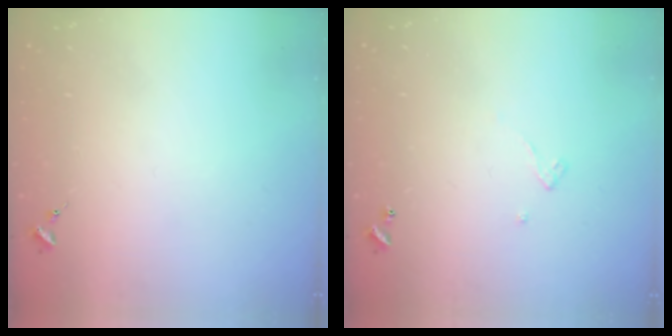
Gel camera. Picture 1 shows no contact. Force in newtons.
{"total": 3.2, "press": 3.2, "slide": 0.1}